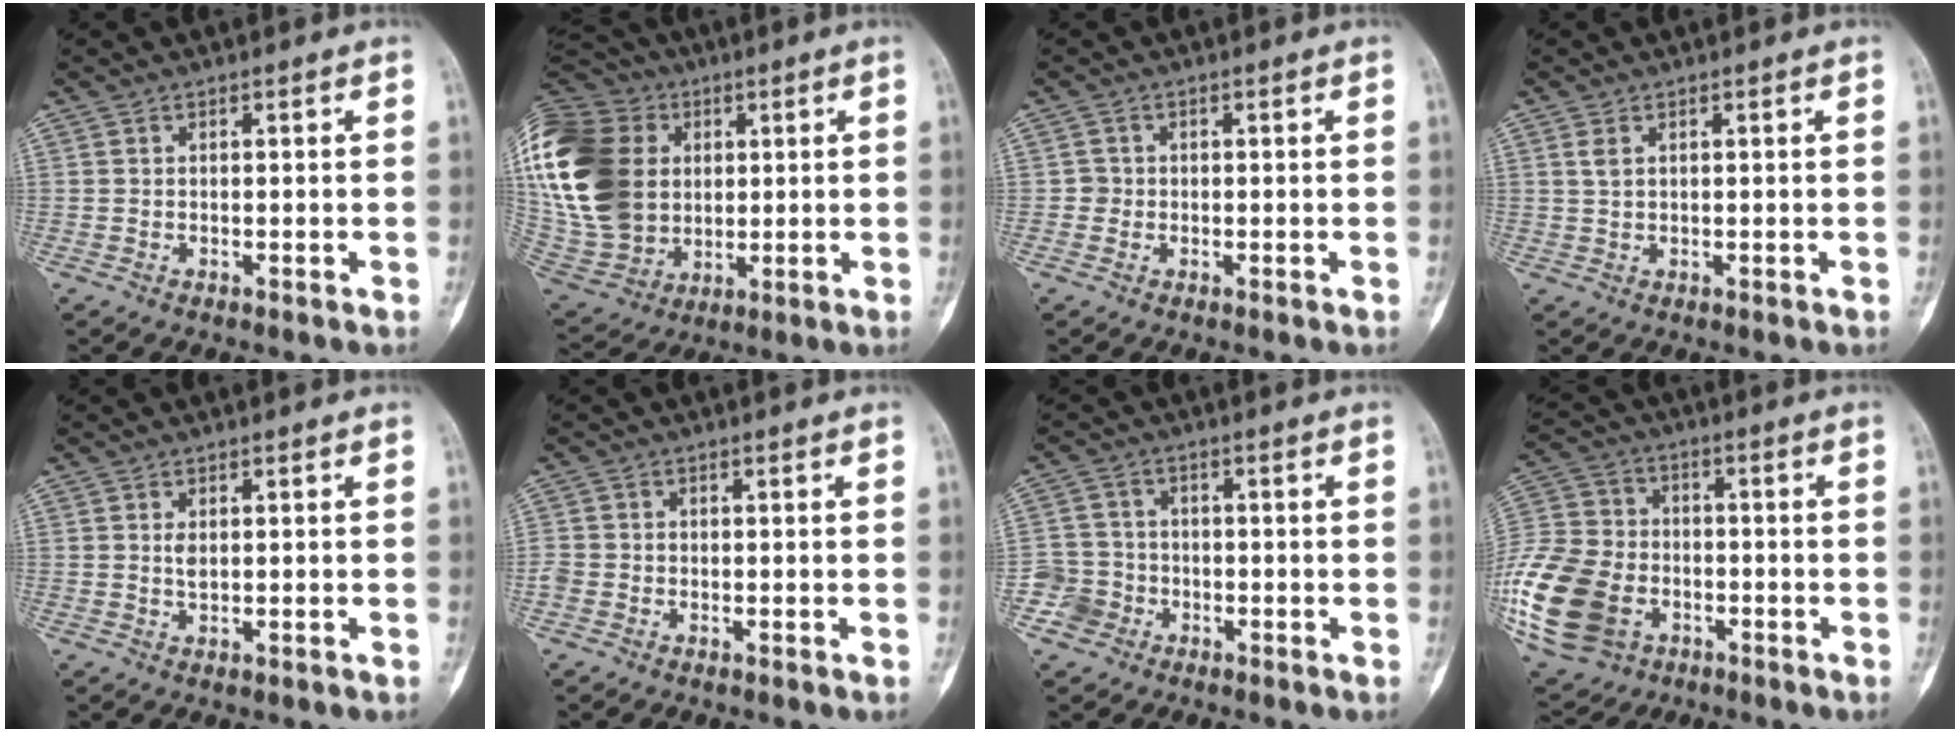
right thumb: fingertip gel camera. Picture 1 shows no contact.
{"total": 28.5, "force": [4.5, 22.1, 17.3], "torque": [-0.389, 0.021, 0.097]}
{"total": 1.3, "force": [-0.2, 1.3, 0.1], "torque": [0.009, 0.006, -0.008]}
{"total": 1.7, "force": [0.8, 0.9, 1.2], "torque": [-0.028, 0.004, 0.023]}
{"total": 1.6, "force": [0.2, 0.9, 1.4], "torque": [-0.022, -0.002, 0.004]}
{"total": 2.1, "force": [-0.7, 1.9, 0.7], "torque": [-0.007, 0.010, -0.017]}
{"total": 5.0, "force": [-2.3, 4.4, 0.1], "torque": [0.026, 0.020, -0.048]}
{"total": 23.3, "force": [-7.2, 17.3, 13.9], "torque": [-0.331, 0.019, -0.123]}